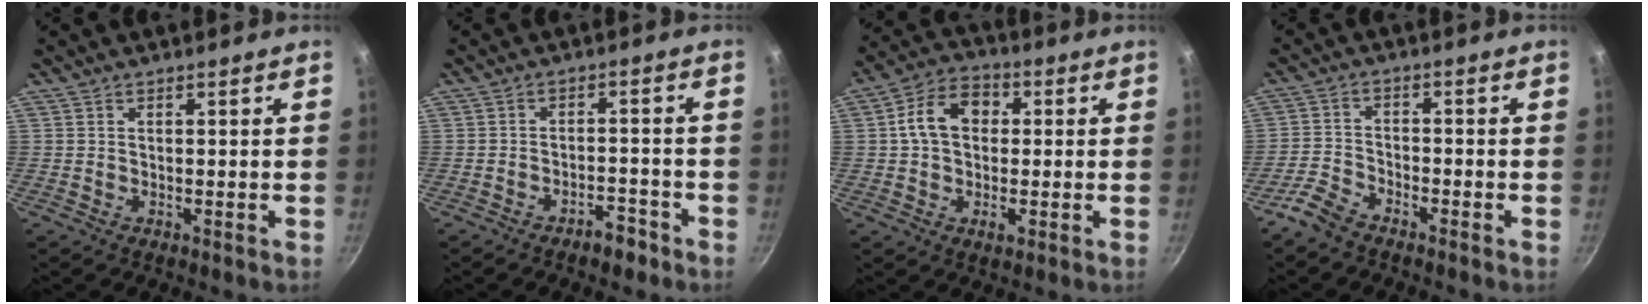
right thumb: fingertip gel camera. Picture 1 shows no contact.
{"total": 4.2, "force": [-3.1, 1.8, 2.1], "torque": [-0.016, 0.031, -0.038]}
{"total": 10.9, "force": [1.3, 8.0, 7.2], "torque": [-0.103, 0.019, 0.007]}
{"total": 4.9, "force": [-3.9, 2.0, 2.1], "torque": [-0.048, 0.029, -0.086]}